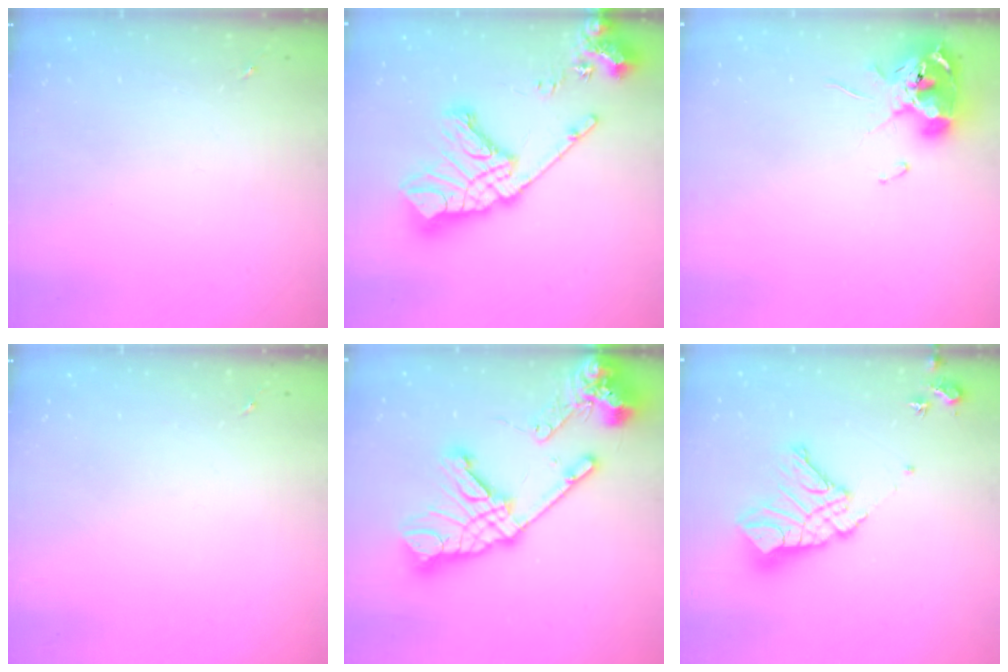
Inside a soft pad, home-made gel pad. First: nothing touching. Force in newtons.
{"total": 24.0, "press": 23.8, "slide": 3.0}
{"total": 10.9, "press": 10.8, "slide": 1.6}
{"total": 0.0}
{"total": 26.8, "press": 26.6, "slide": 3.3}
{"total": 16.9, "press": 16.8, "slide": 1.8}